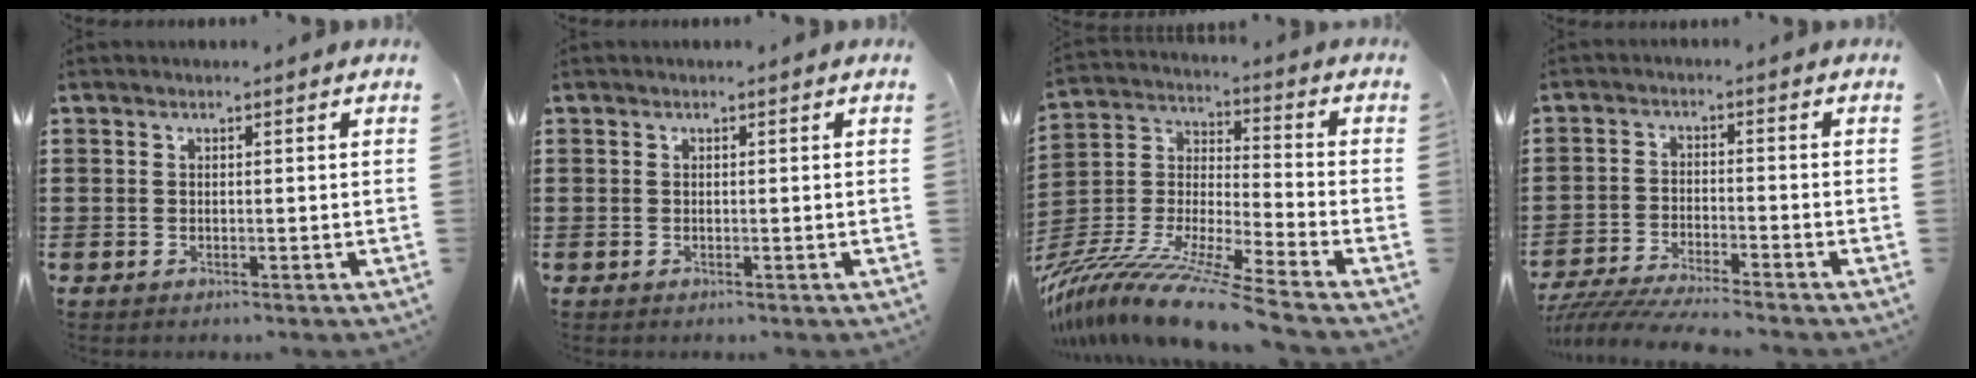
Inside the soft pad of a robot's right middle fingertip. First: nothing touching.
{"total": 0.0}
{"total": 11.8, "force": [-10.7, -0.7, 5.0], "torque": [-0.097, -0.005, -0.217]}
{"total": 4.9, "force": [-4.7, 0.0, 1.4], "torque": [-0.044, -0.015, -0.100]}